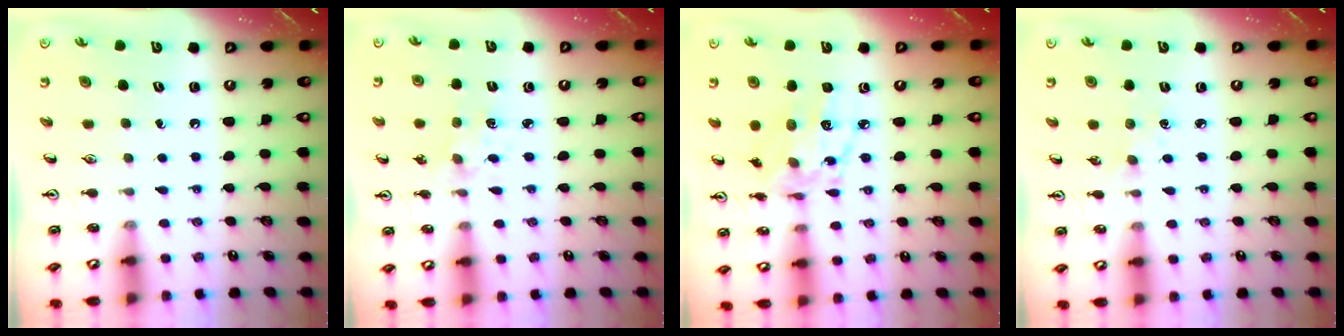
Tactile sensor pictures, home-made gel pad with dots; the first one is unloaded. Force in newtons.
{"total": 1.6, "press": 1.6, "slide": 0.1}
{"total": 12.1, "press": 12.1, "slide": 0.8}
{"total": 2.9, "press": 2.8, "slide": 0.4}